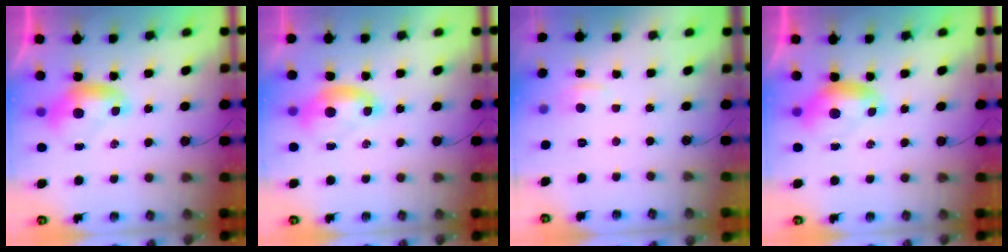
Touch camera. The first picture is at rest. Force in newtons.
{"total": 1.5, "press": 1.3, "slide": 0.7}
{"total": 1.4, "press": 1.1, "slide": 0.8}
{"total": 0.0}